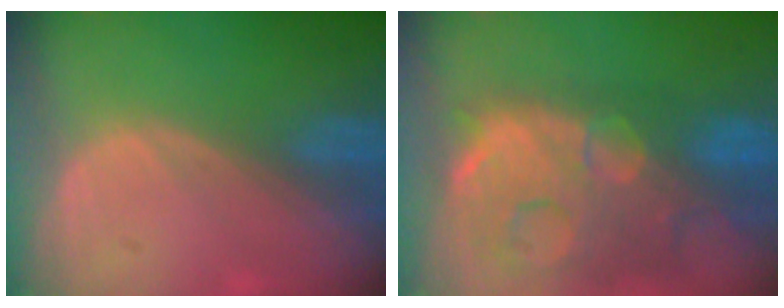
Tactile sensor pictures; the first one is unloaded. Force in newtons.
{"total": 14.5, "press": 12.0, "slide": 8.1}